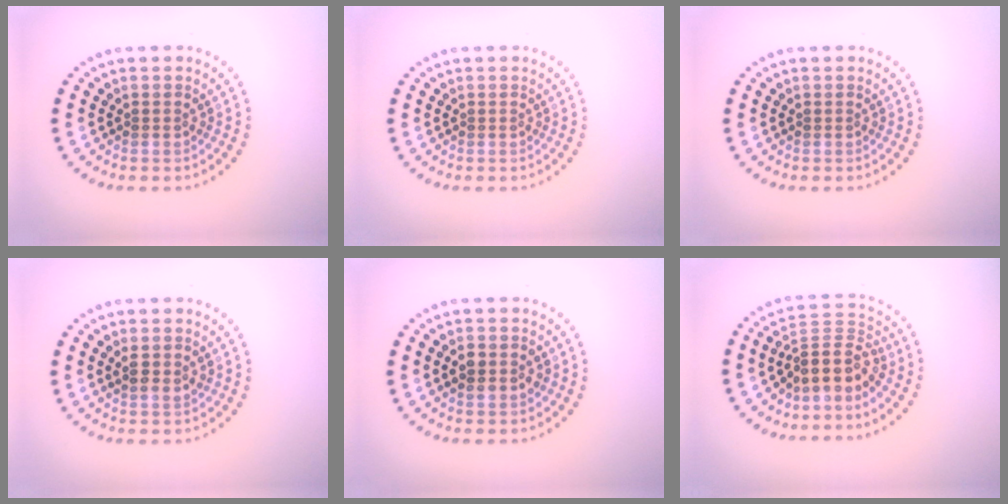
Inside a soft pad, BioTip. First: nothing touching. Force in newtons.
{"total": 0.0}
{"total": 0.0}
{"total": 1.2, "press": 1.1, "slide": 0.4}
{"total": 2.7, "press": 2.7, "slide": 0.2}
{"total": 4.0, "press": 3.0, "slide": 2.7}